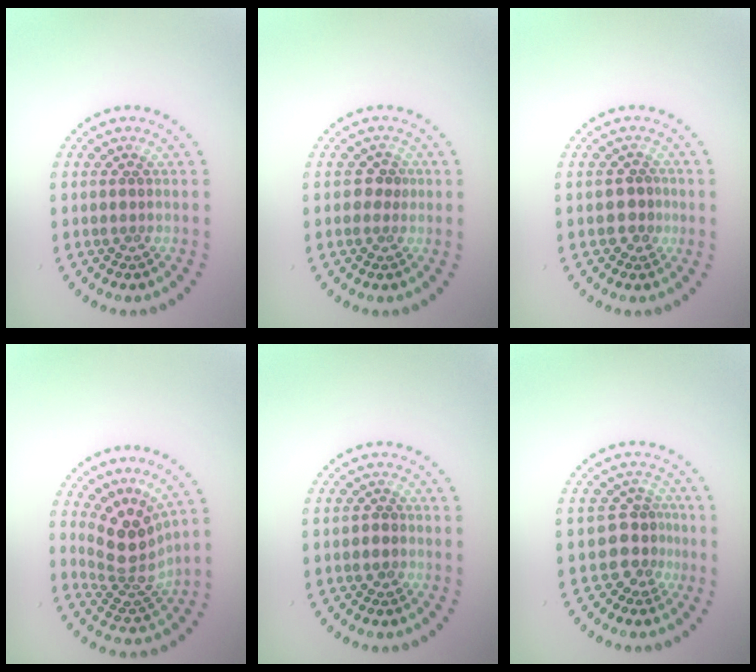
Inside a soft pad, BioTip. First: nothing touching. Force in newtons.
{"total": 1.3, "press": 1.1, "slide": 0.6}
{"total": 1.8, "press": 1.6, "slide": 0.8}
{"total": 4.2, "press": 3.1, "slide": 2.8}
{"total": 0.9, "press": 0.7, "slide": 0.5}
{"total": 2.9, "press": 2.1, "slide": 2.0}